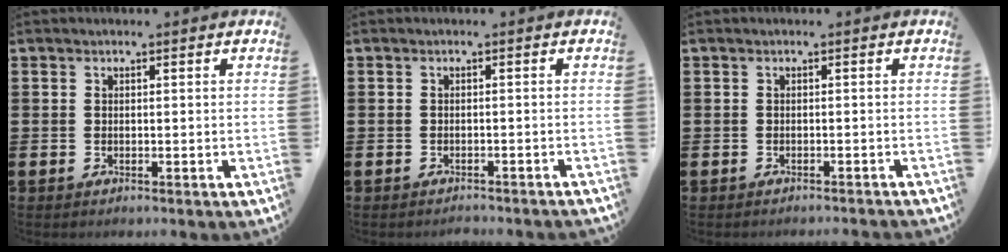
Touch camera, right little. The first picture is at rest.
{"total": 1.0, "force": [-1.0, -0.1, 0.0], "torque": [-0.002, 0.002, -0.021]}
{"total": 0.7, "force": [-0.7, -0.2, 0.0], "torque": [0.000, -0.001, -0.014]}